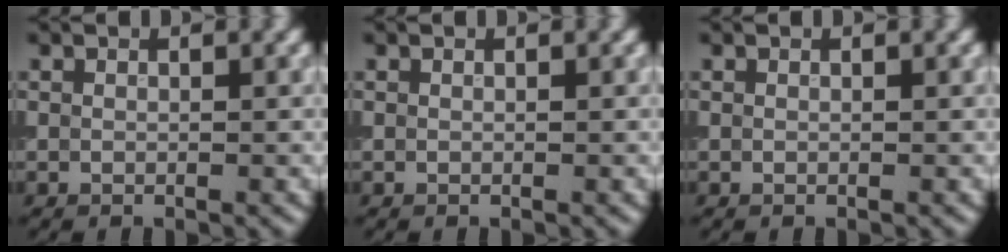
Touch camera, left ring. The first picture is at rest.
{"total": 0.0}
{"total": 0.0}